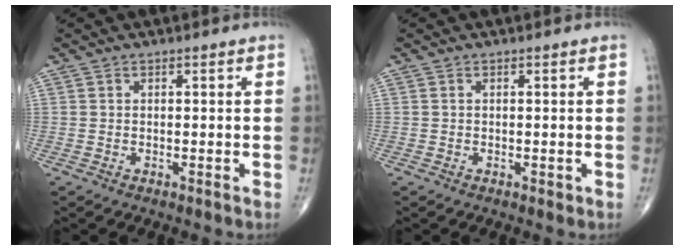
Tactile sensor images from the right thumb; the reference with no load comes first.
{"total": 0.7, "force": [-0.1, 0.4, 0.6], "torque": [-0.009, -0.002, 0.000]}